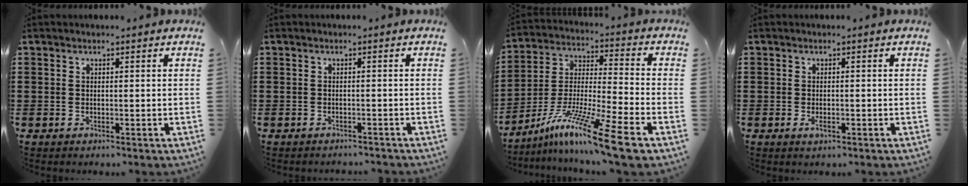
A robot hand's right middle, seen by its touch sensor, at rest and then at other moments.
{"total": 0.8, "force": [-0.8, 0.0, 0.1], "torque": [-0.004, -0.001, -0.016]}
{"total": 13.2, "force": [-9.7, -0.2, 9.0], "torque": [-0.170, 0.006, -0.185]}
{"total": 1.1, "force": [-0.3, 0.4, 0.9], "torque": [-0.018, -0.004, -0.005]}